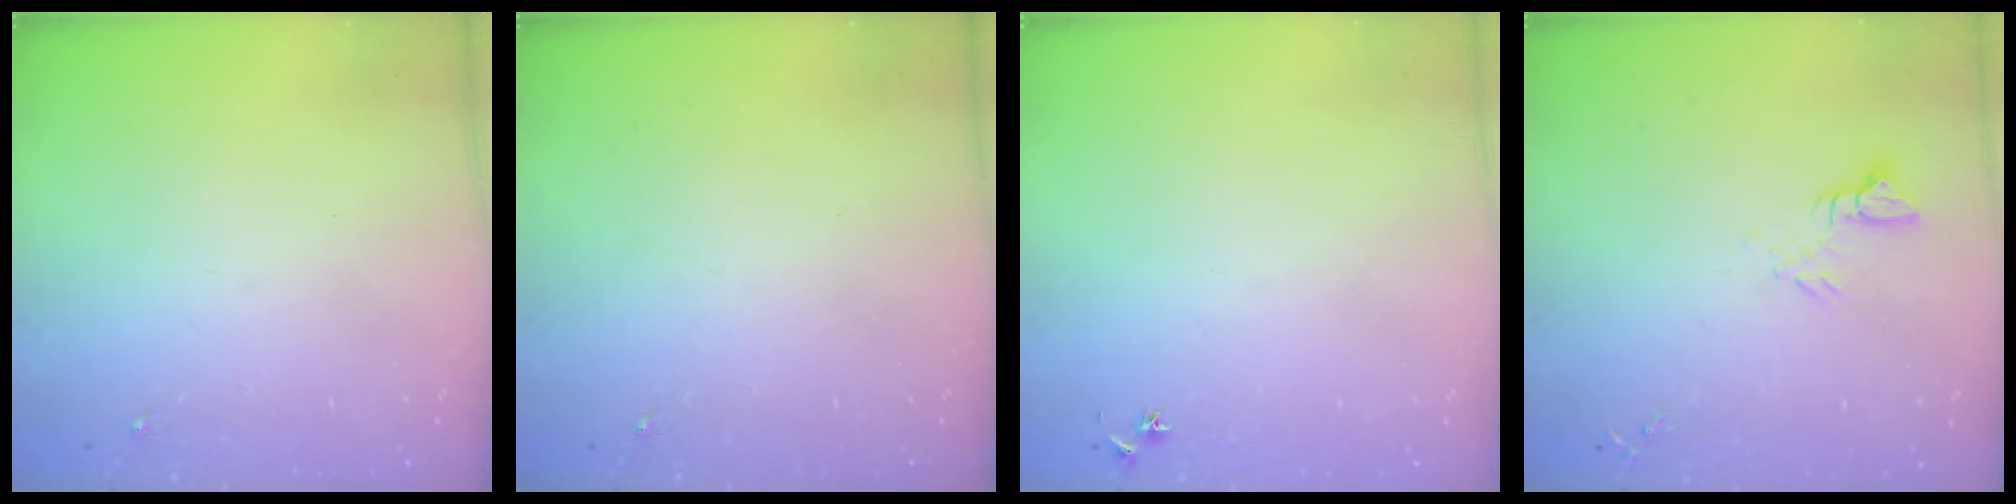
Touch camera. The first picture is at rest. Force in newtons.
{"total": 0.0}
{"total": 2.9, "press": 2.8, "slide": 0.3}
{"total": 3.9, "press": 3.9, "slide": 0.3}